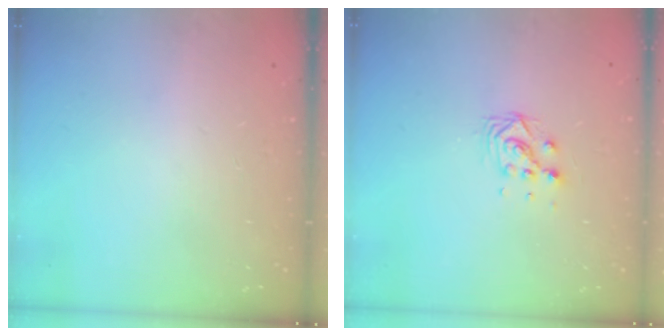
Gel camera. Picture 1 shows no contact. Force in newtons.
{"total": 5.7, "press": 5.7, "slide": 0.2}